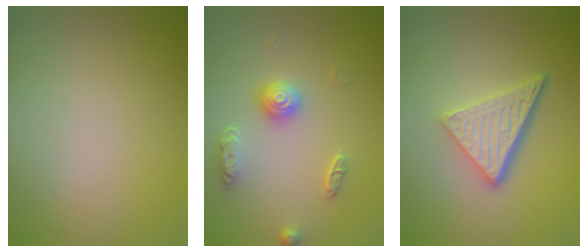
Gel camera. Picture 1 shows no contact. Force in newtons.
{"total": 2.6, "press": 2.2, "slide": 1.5}
{"total": 5.5, "press": 3.7, "slide": 4.0}